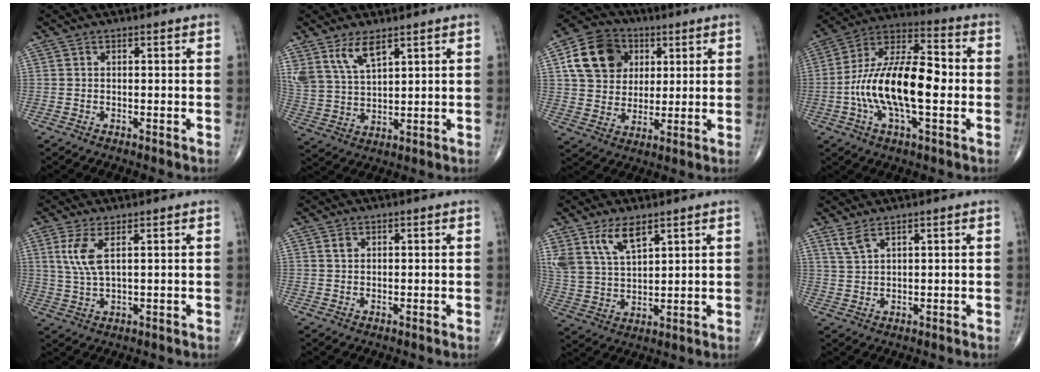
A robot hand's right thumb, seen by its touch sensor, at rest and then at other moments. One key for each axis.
{"total": 7.7, "fx": 5.0, "fy": 3.0, "fz": 5.0, "tx": -0.096, "ty": -0.022, "tz": 0.106}
{"total": 13.1, "fx": 4.0, "fy": 10.6, "fz": 6.6, "tx": -0.095, "ty": -0.002, "tz": 0.067}
{"total": 19.6, "fx": -2.4, "fy": 8.2, "fz": 17.6, "tx": -0.321, "ty": 0.034, "tz": -0.049}
{"total": 5.4, "fx": 2.0, "fy": 1.6, "fz": 4.7, "tx": -0.115, "ty": -0.009, "tz": 0.051}
{"total": 1.1, "fx": 0.5, "fy": 0.8, "fz": 0.5, "tx": -0.006, "ty": -0.001, "tz": 0.009}
{"total": 9.0, "fx": 5.7, "fy": 3.9, "fz": 5.8, "tx": -0.109, "ty": -0.022, "tz": 0.121}
{"total": 2.9, "fx": 2.1, "fy": 0.7, "fz": 1.8, "tx": -0.043, "ty": -0.006, "tz": 0.052}